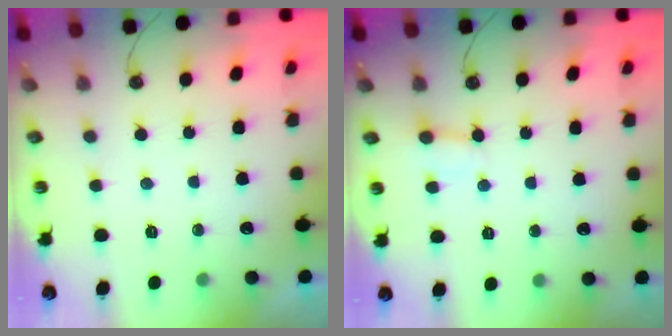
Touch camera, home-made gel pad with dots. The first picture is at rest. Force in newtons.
{"total": 1.7, "press": 1.7, "slide": 0.0}